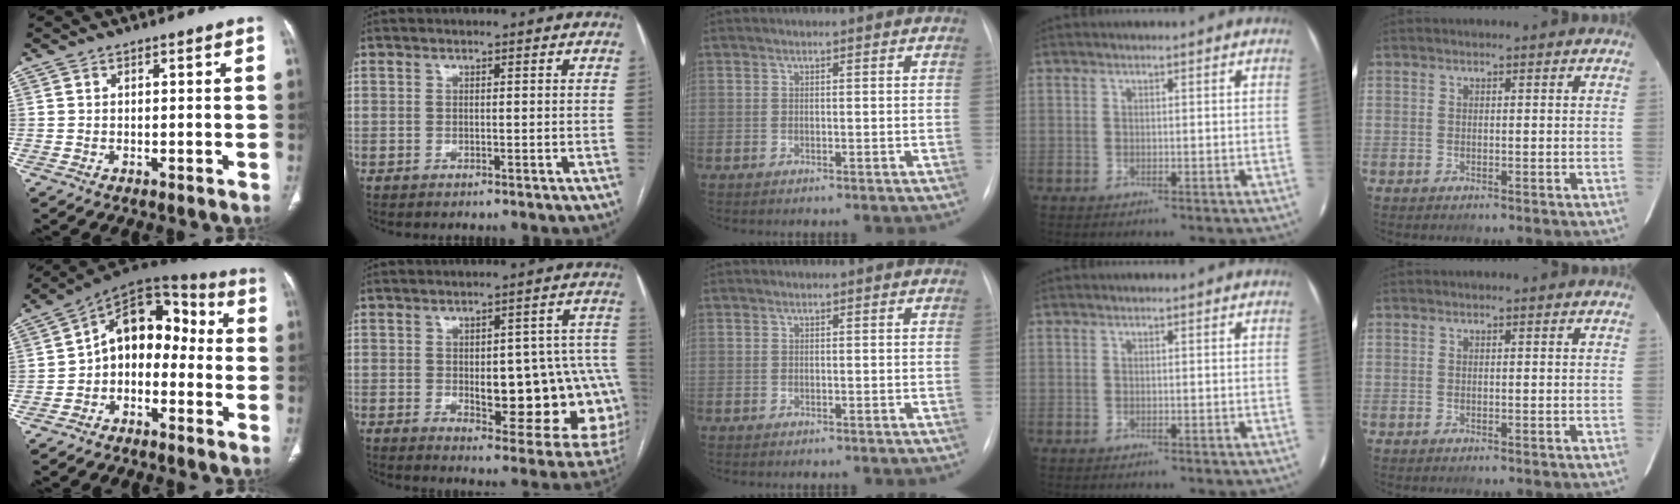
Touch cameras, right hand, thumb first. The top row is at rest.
{"thumb": {"total": 12.6, "force": [-2.1, 8.8, 8.8], "torque": [-0.098, 0.065, -0.052]}, "index": {"total": 19.0, "force": [-2.9, 7.1, 17.4], "torque": [-0.134, 0.031, -0.010]}}